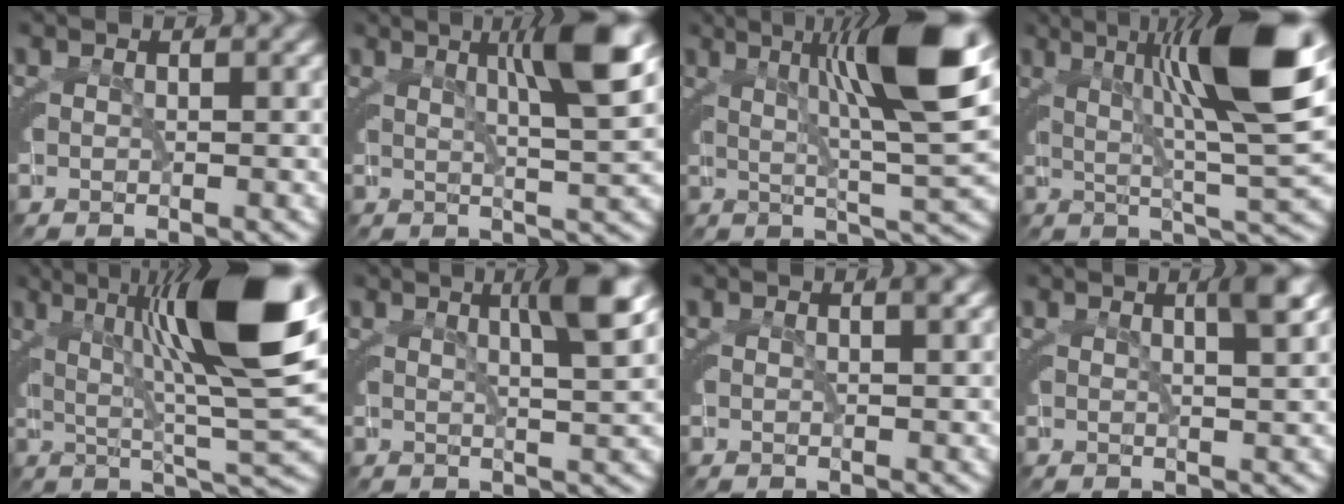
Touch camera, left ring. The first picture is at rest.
{"total": 6.7, "force": [2.8, -0.1, 6.0], "torque": [-0.075, 0.004, 0.043]}
{"total": 10.6, "force": [3.4, 0.6, 10.0], "torque": [-0.127, 0.017, 0.052]}
{"total": 11.7, "force": [3.4, 0.8, 11.1], "torque": [-0.141, 0.016, 0.054]}
{"total": 12.9, "force": [3.3, 1.3, 12.4], "torque": [-0.159, 0.014, 0.054]}
{"total": 4.3, "force": [2.0, -0.6, 3.8], "torque": [-0.043, 0.003, 0.033]}
{"total": 0.7, "force": [0.3, -0.3, 0.6], "torque": [-0.006, 0.000, 0.007]}
{"total": 2.4, "force": [1.2, -0.8, 2.0], "torque": [-0.016, 0.002, 0.021]}